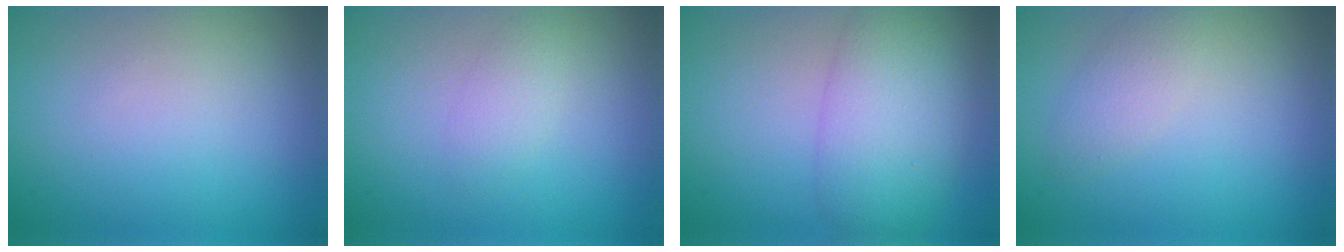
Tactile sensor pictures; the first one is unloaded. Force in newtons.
{"total": 1.5, "press": 1.5, "slide": 0.1}
{"total": 7.1, "press": 7.1, "slide": 0.2}
{"total": 1.9, "press": 1.9, "slide": 0.1}